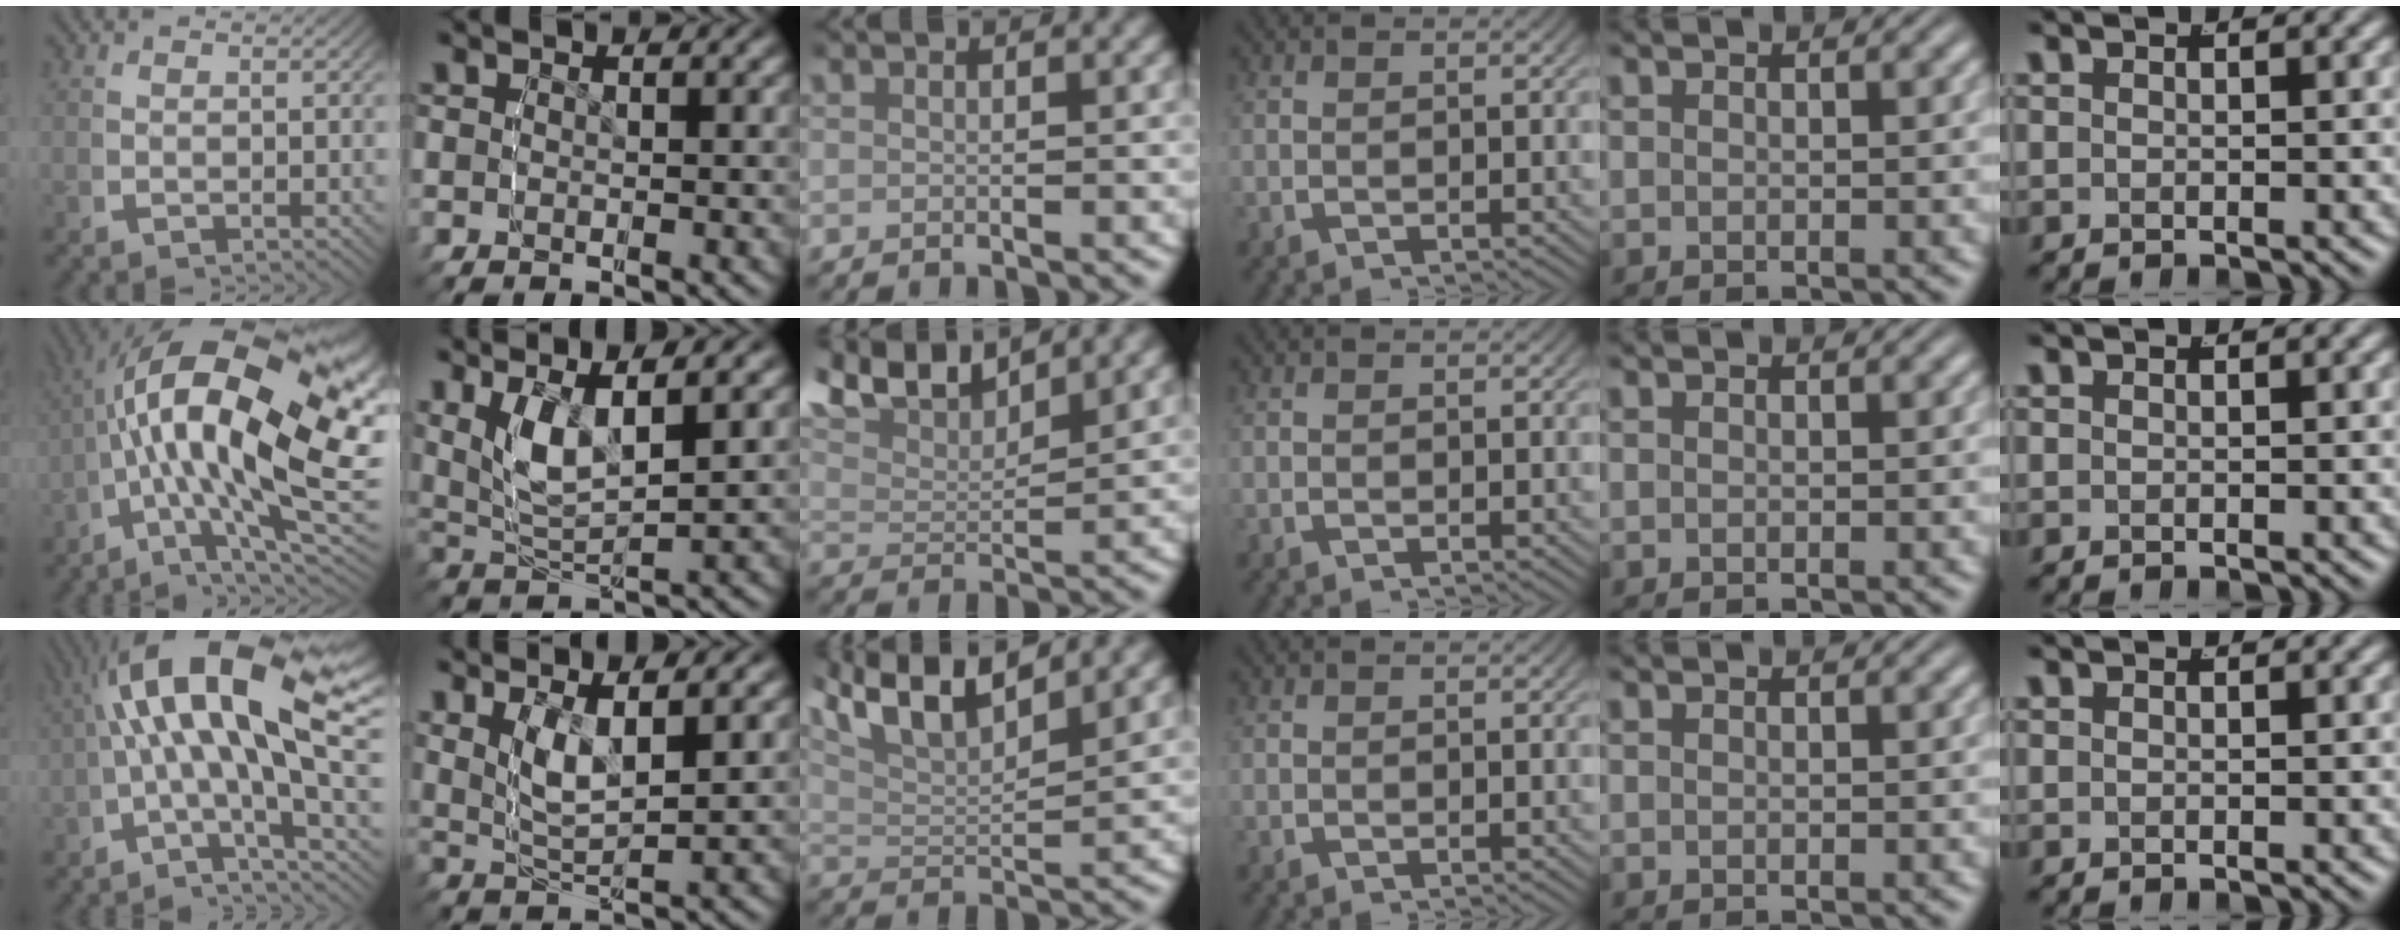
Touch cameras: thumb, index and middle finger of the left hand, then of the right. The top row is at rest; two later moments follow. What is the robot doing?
{"motion": "lift_and_place", "object": "toy banana"}